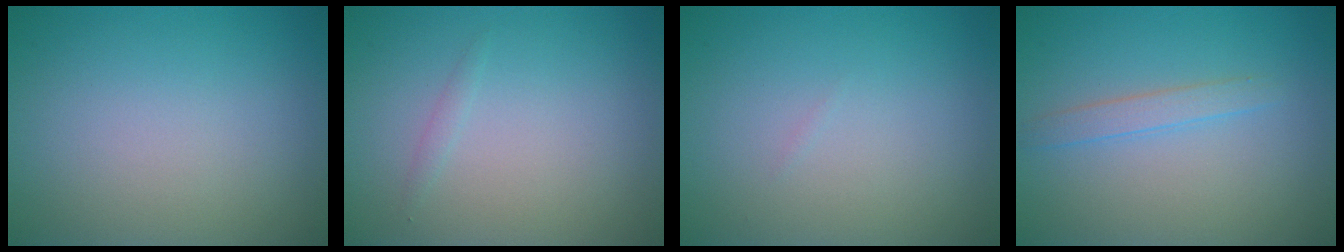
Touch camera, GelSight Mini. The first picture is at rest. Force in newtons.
{"total": 0.5, "press": 0.5, "slide": 0.1}
{"total": 0.0}
{"total": 1.5, "press": 1.5, "slide": 0.0}